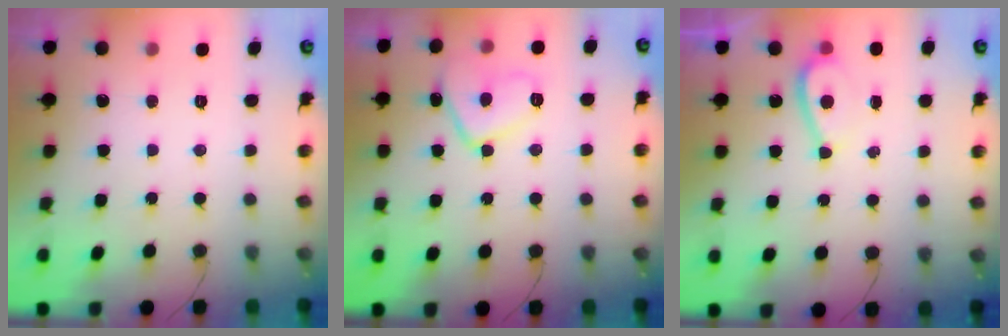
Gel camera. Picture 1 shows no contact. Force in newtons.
{"total": 10.2, "press": 10.1, "slide": 1.0}
{"total": 4.3, "press": 3.7, "slide": 2.1}